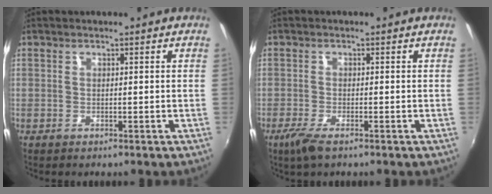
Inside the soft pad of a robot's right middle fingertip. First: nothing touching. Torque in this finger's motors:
{"motor_torque": [0.71, -0.67, 0.27, 0.05]}